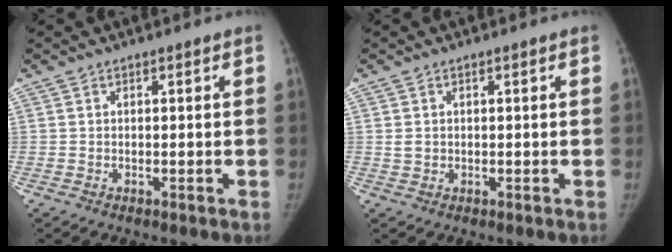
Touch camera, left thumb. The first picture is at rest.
{"total": 1.5, "force": [0.3, 1.3, 0.8], "torque": [-0.012, -0.001, 0.010]}